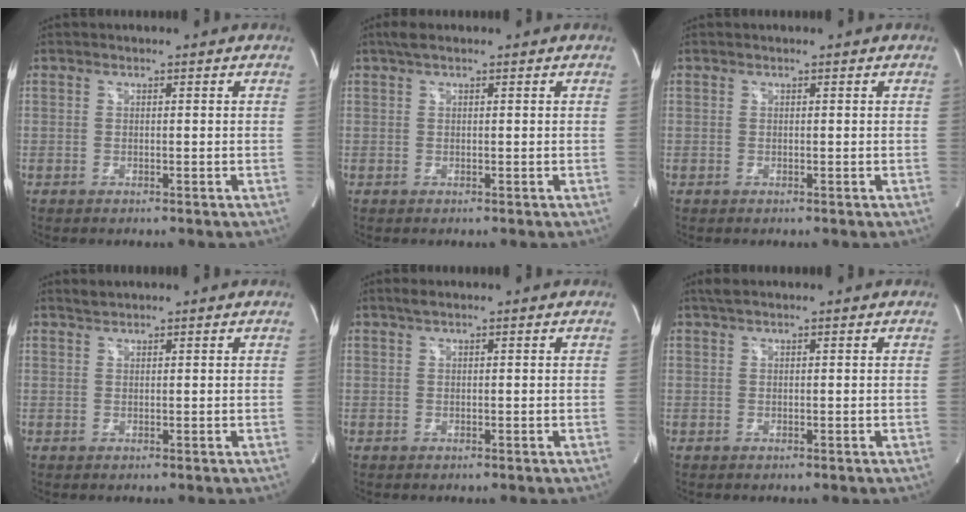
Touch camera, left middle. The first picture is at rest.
{"total": 2.1, "force": [1.5, 0.4, 1.4], "torque": [-0.033, 0.020, 0.028]}
{"total": 0.0}
{"total": 1.0, "force": [1.0, 0.0, 0.0], "torque": [-0.009, 0.005, 0.024]}
{"total": 1.0, "force": [0.8, 0.0, 0.7], "torque": [-0.019, 0.008, 0.017]}
{"total": 1.5, "force": [1.2, 0.1, 0.9], "torque": [-0.022, 0.017, 0.024]}